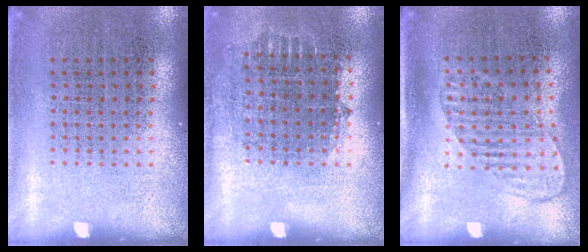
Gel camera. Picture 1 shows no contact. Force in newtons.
{"total": 0.7, "press": 0.7, "slide": 0.3}
{"total": 1.4, "press": 1.2, "slide": 0.8}